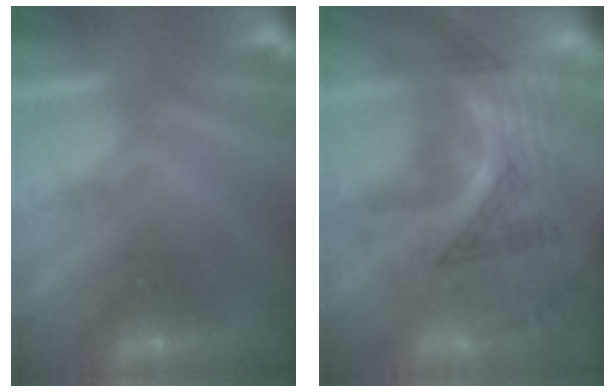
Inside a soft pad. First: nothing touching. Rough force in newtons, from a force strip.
{"total": 2.8}